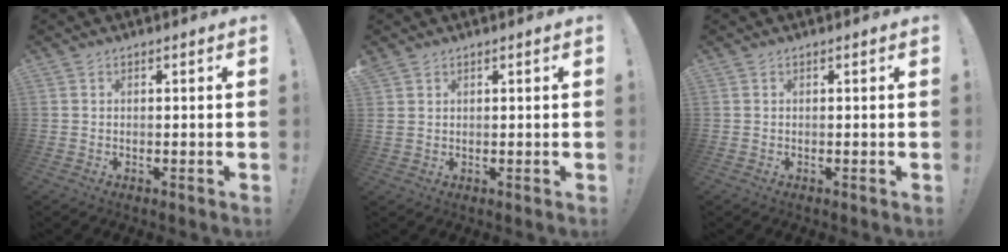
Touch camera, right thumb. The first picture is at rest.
{"total": 2.0, "force": [1.4, 1.3, 0.6], "torque": [-0.004, -0.005, 0.027]}
{"total": 0.0}